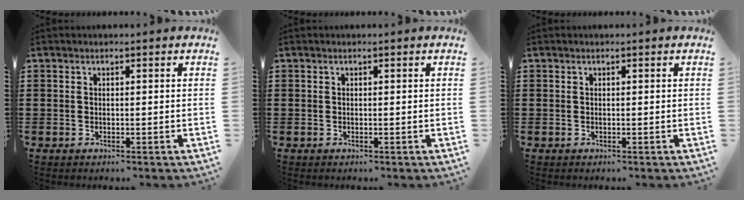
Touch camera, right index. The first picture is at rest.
{"total": 0.0}
{"total": 0.0}